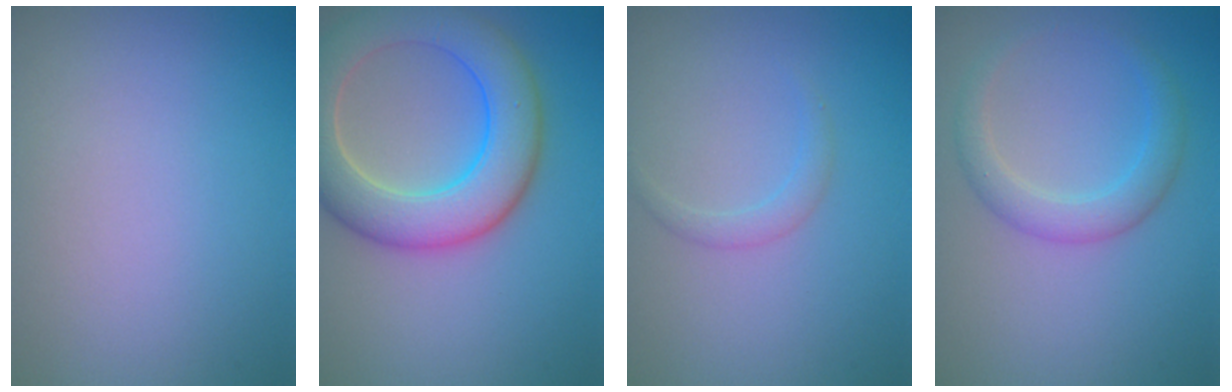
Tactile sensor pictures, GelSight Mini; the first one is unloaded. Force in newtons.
{"total": 8.1, "press": 8.1, "slide": 0.5}
{"total": 1.1, "press": 1.1, "slide": 0.1}
{"total": 2.8, "press": 2.8, "slide": 0.1}